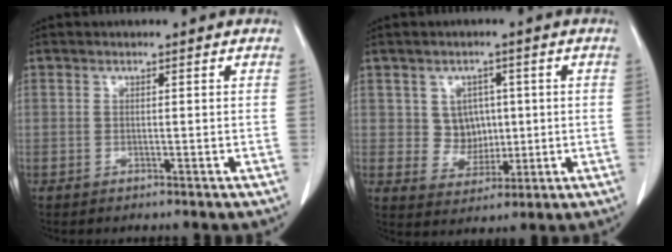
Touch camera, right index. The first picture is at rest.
{"total": 5.1, "force": [0.9, 4.6, 1.9], "torque": [-0.025, 0.009, 0.024]}